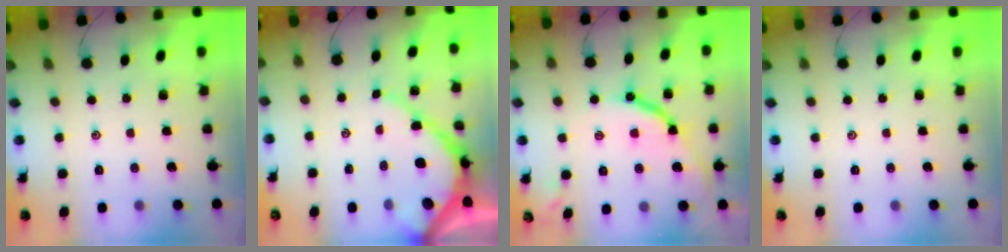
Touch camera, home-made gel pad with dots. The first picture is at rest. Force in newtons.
{"total": 8.5, "press": 8.5, "slide": 1.0}
{"total": 10.2, "press": 10.2, "slide": 0.3}
{"total": 0.0}